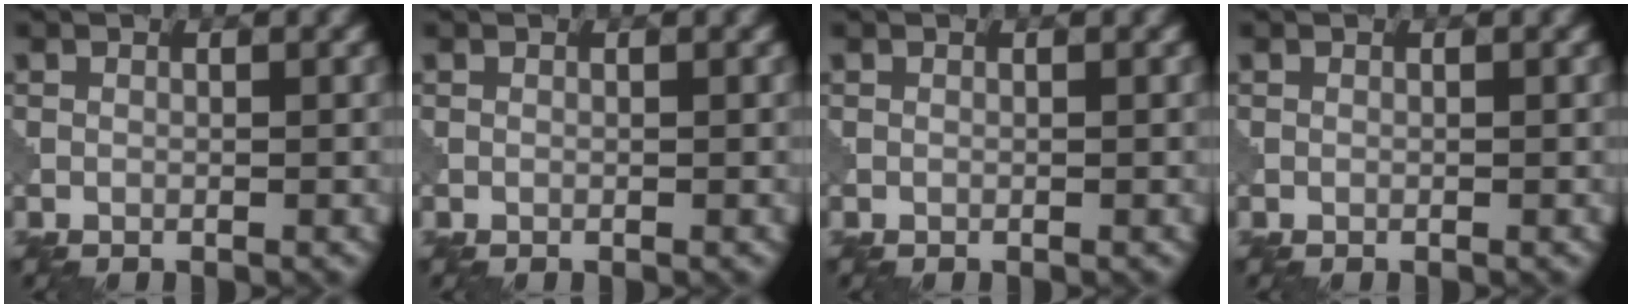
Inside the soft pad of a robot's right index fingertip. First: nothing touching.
{"total": 0.0}
{"total": 0.0}
{"total": 0.0}